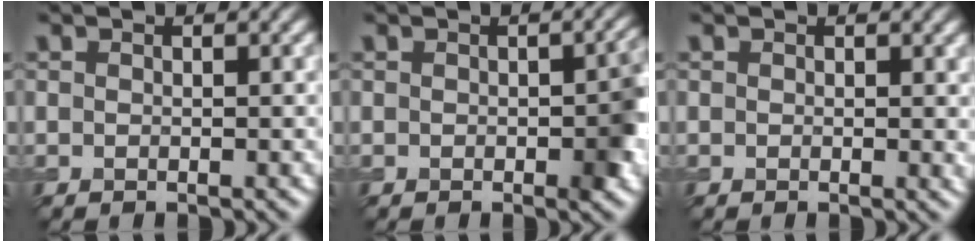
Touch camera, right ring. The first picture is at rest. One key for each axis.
{"total": 3.3, "fx": -0.6, "fy": 1.1, "fz": 3.1, "tx": -0.038, "ty": 0.000, "tz": -0.008}
{"total": 1.1, "fx": 0.4, "fy": 0.4, "fz": 1.0, "tx": -0.011, "ty": 0.000, "tz": 0.006}